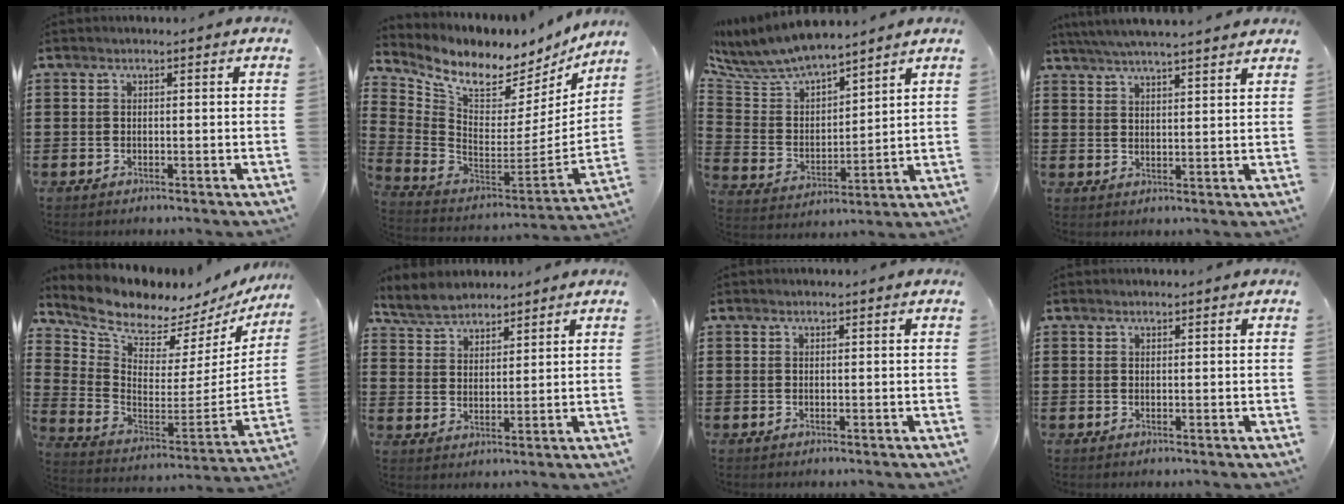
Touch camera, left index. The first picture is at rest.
{"total": 7.3, "force": [6.2, 2.6, 2.8], "torque": [-0.088, -0.060, 0.106]}
{"total": 7.4, "force": [7.1, 1.5, 1.5], "torque": [-0.069, -0.049, 0.125]}
{"total": 4.5, "force": [4.1, -0.4, 1.7], "torque": [-0.045, -0.017, 0.073]}
{"total": 6.3, "force": [6.0, 1.4, 1.4], "torque": [-0.071, -0.064, 0.100]}
{"total": 4.9, "force": [4.6, 1.6, 0.7], "torque": [-0.034, -0.006, 0.086]}
{"total": 0.0}
{"total": 0.5, "force": [0.5, 0.1, 0.2], "torque": [-0.005, 0.001, 0.010]}